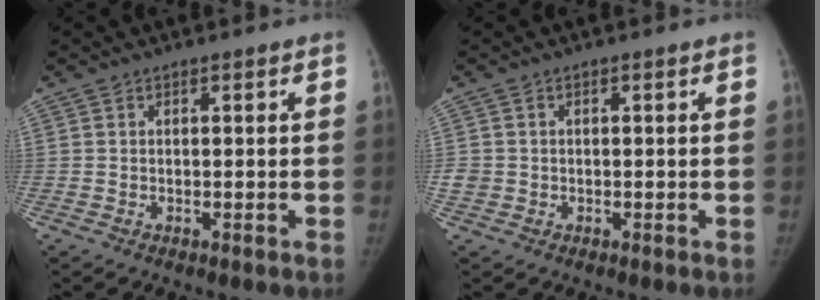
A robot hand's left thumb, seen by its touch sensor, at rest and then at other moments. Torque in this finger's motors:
{"motor_torque": [0.13, 0.11, -0.02, -0.10, 0.07]}